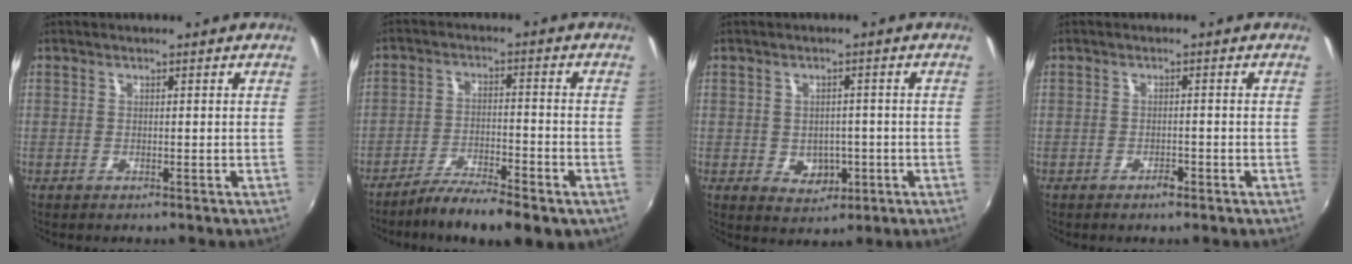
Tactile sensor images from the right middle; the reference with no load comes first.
{"total": 10.3, "force": [-7.7, 2.5, 6.4], "torque": [-0.125, -0.022, -0.126]}
{"total": 5.0, "force": [-1.2, 4.2, 2.4], "torque": [-0.047, -0.003, -0.007]}
{"total": 1.4, "force": [-1.2, 0.7, 0.5], "torque": [-0.009, -0.002, -0.019]}